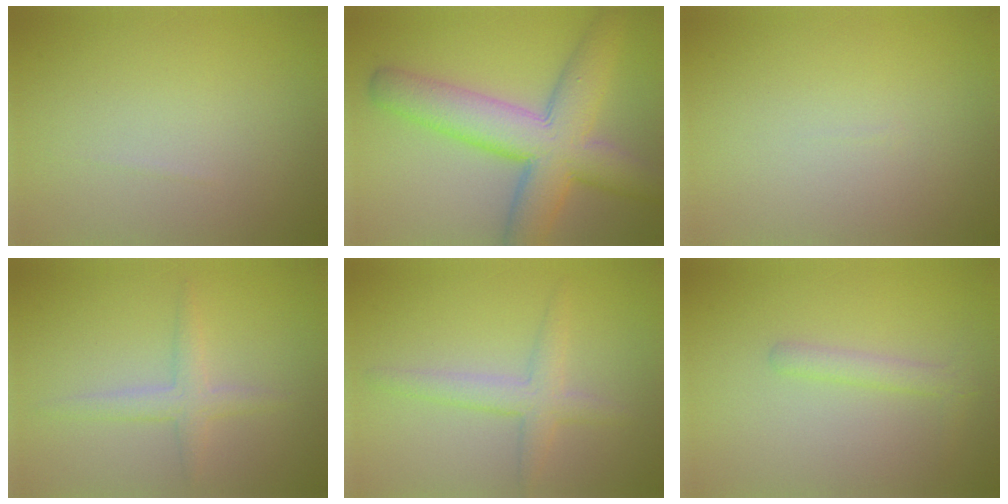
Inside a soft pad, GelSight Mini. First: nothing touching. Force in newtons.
{"total": 9.4, "press": 9.4, "slide": 0.2}
{"total": 0.0}
{"total": 2.2, "press": 2.2, "slide": 0.1}
{"total": 2.8, "press": 2.8, "slide": 0.1}
{"total": 1.6, "press": 1.6, "slide": 0.1}